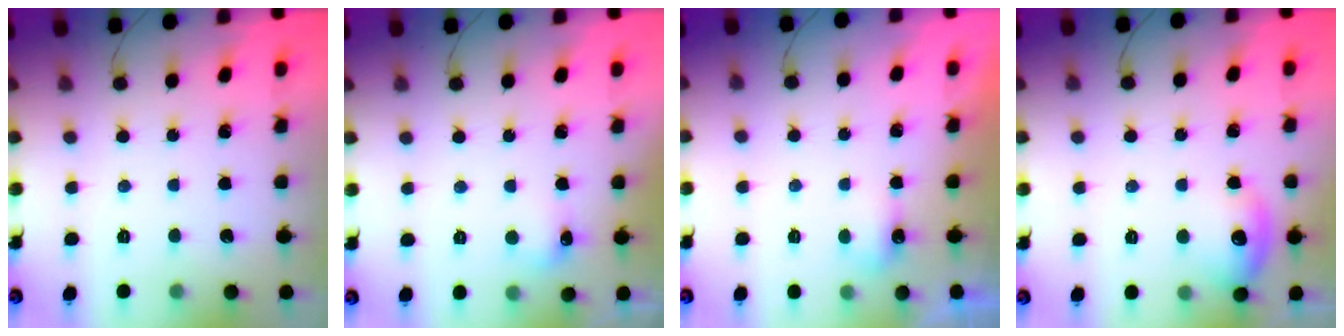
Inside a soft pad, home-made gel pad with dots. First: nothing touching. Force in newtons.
{"total": 5.9, "press": 5.8, "slide": 1.2}
{"total": 3.5, "press": 3.4, "slide": 0.7}
{"total": 9.2, "press": 9.2, "slide": 1.3}